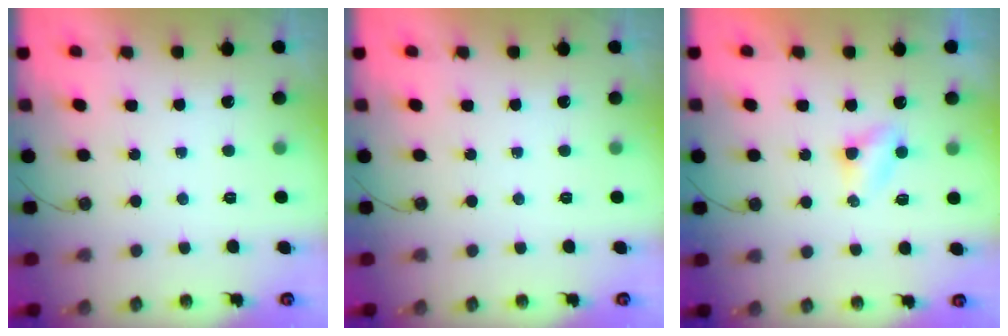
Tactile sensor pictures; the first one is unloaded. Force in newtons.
{"total": 0.0}
{"total": 3.7, "press": 3.7, "slide": 0.6}